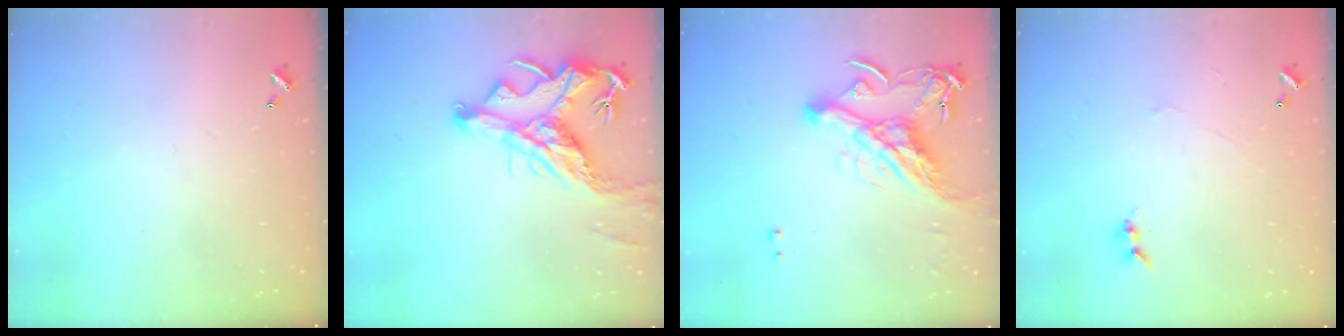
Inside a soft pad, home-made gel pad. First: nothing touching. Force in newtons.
{"total": 11.8, "press": 11.6, "slide": 1.9}
{"total": 11.1, "press": 10.9, "slide": 1.7}
{"total": 0.0}